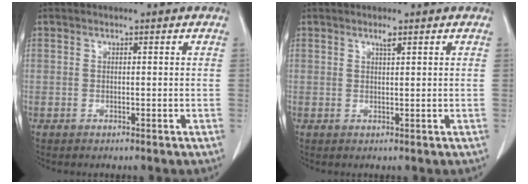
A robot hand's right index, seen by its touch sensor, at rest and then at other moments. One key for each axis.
{"total": 1.0, "fx": 0.7, "fy": 0.0, "fz": 0.7, "tx": -0.014, "ty": -0.001, "tz": 0.013}